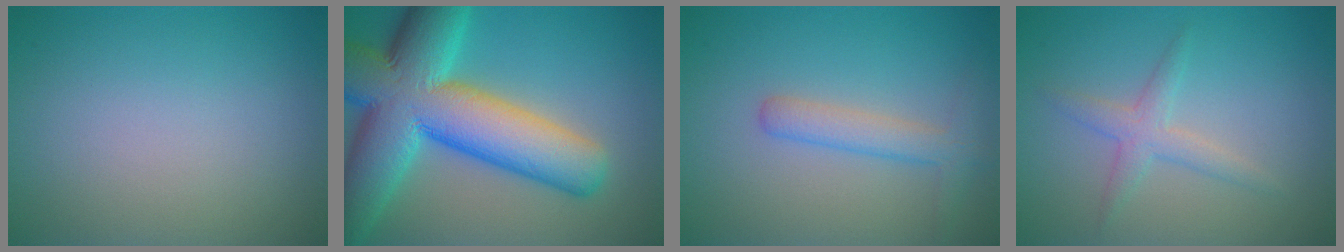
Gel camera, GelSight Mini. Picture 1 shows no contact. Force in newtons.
{"total": 14.9, "press": 14.9, "slide": 0.3}
{"total": 2.7, "press": 2.7, "slide": 0.1}
{"total": 2.2, "press": 2.2, "slide": 0.1}